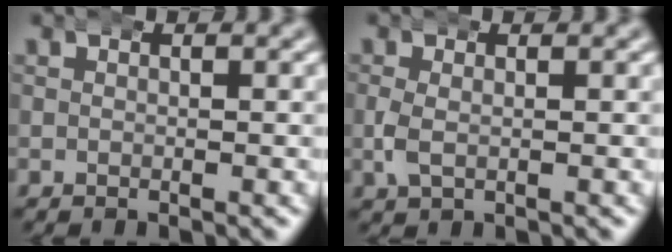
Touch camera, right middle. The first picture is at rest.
{"total": 1.8, "force": [-0.2, 1.2, 1.3], "torque": [-0.034, 0.001, -0.006]}